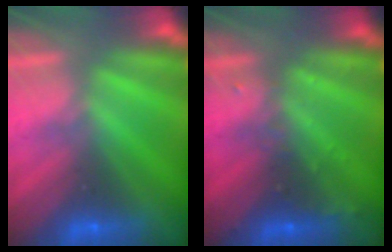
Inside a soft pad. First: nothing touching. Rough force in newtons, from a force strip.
{"total": 3.1}